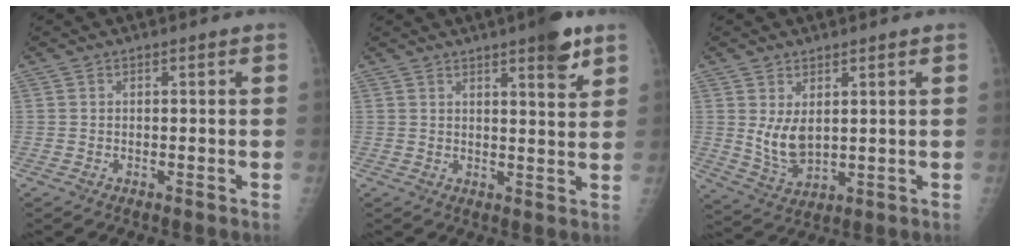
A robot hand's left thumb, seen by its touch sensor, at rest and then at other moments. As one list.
[{"total": 6.5, "force": [4.2, 1.3, 4.9], "torque": [-0.059, -0.023, 0.055]}, {"total": 6.3, "force": [1.7, 3.7, 4.8], "torque": [-0.080, -0.023, 0.048]}]